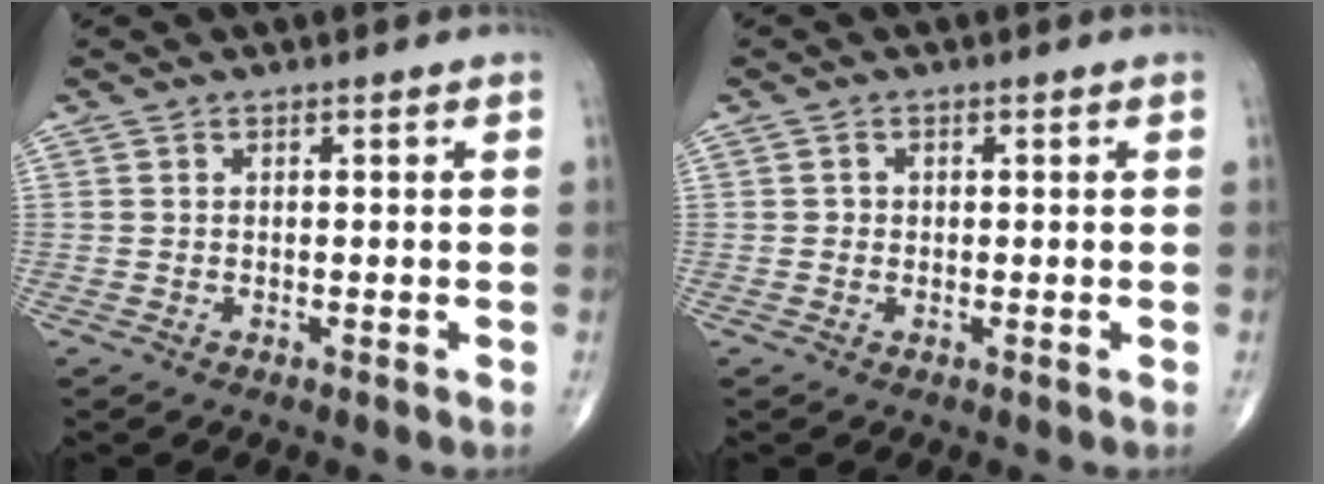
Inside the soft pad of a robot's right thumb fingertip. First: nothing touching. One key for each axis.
{"total": 0.9, "fx": 0.0, "fy": 0.8, "fz": 0.2, "tx": 0.000, "ty": 0.002, "tz": -0.001}